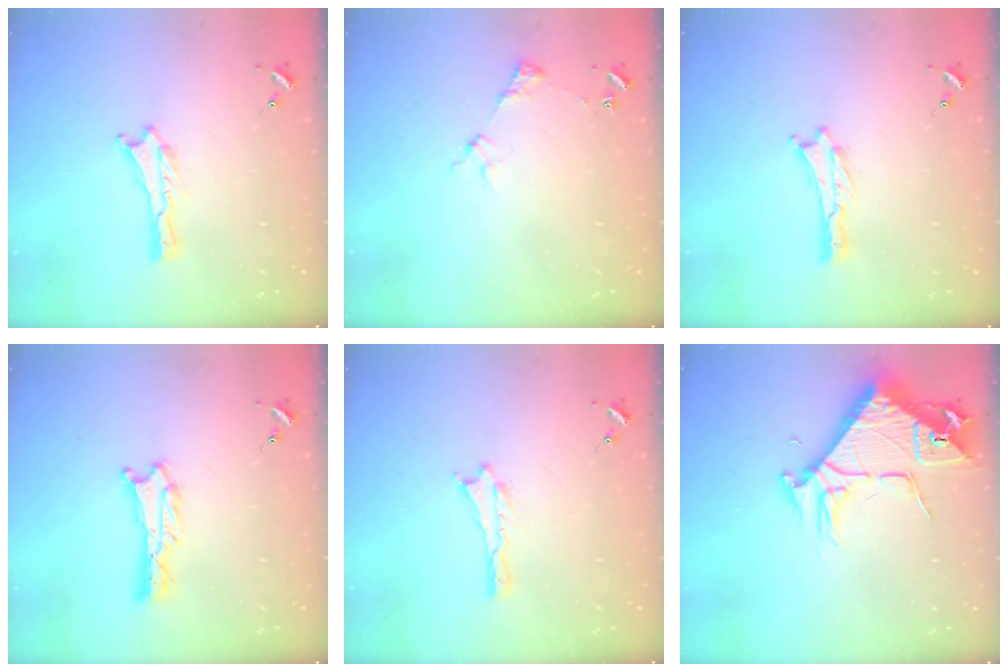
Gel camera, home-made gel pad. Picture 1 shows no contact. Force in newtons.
{"total": 2.9, "press": 2.9, "slide": 0.4}
{"total": 0.0}
{"total": 0.7, "press": 0.7, "slide": 0.1}
{"total": 0.0}
{"total": 7.9, "press": 7.8, "slide": 1.0}